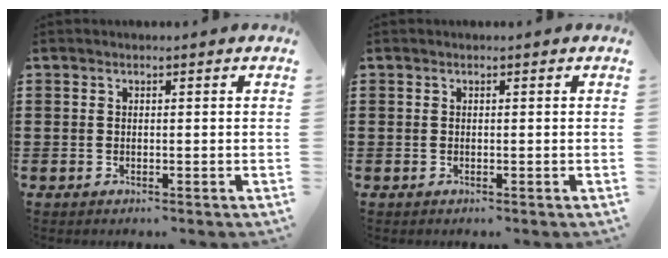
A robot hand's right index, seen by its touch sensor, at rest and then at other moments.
{"total": 0.0}